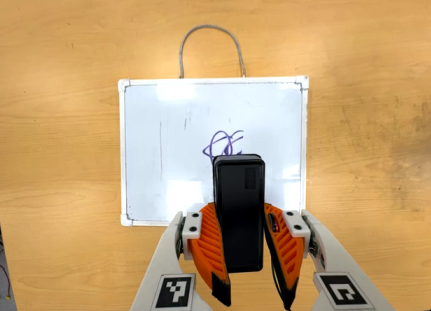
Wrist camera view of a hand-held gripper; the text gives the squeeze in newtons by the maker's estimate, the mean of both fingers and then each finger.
{"total": 8.6, "left": 7.0, "right": 10.2}